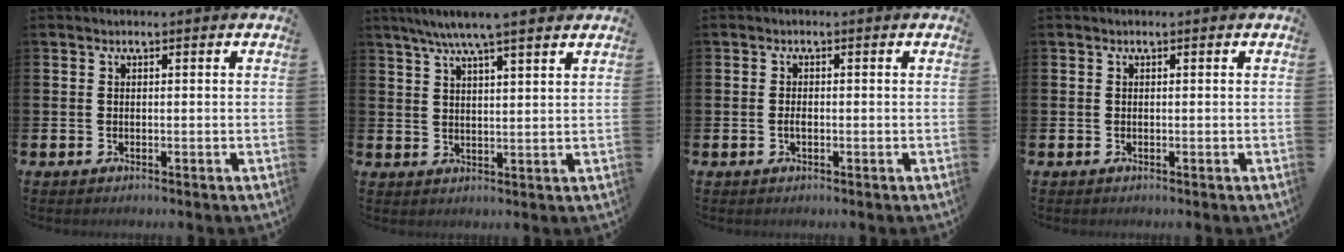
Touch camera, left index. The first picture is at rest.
{"total": 6.2, "force": [5.5, 0.0, 2.8], "torque": [-0.066, -0.017, 0.097]}
{"total": 1.0, "force": [-0.2, 0.6, 0.9], "torque": [-0.012, -0.001, -0.007]}
{"total": 0.0}